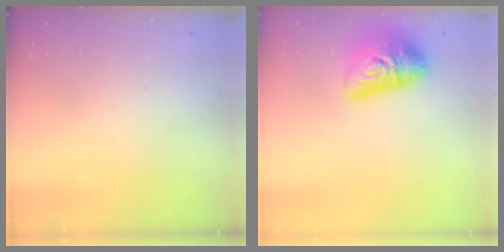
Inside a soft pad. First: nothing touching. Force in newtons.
{"total": 14.4, "press": 14.4, "slide": 1.0}